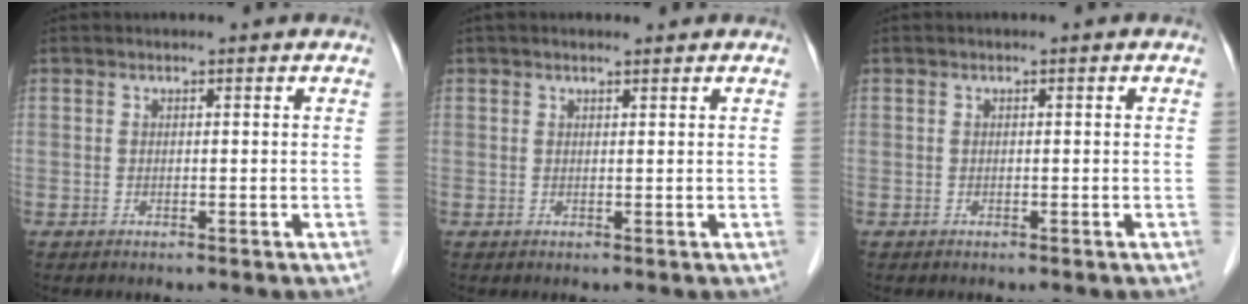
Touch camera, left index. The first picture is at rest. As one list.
[{"total": 1.9, "force": [1.6, 0.5, 0.9], "torque": [-0.012, 0.016, 0.025]}, {"total": 0.0}]